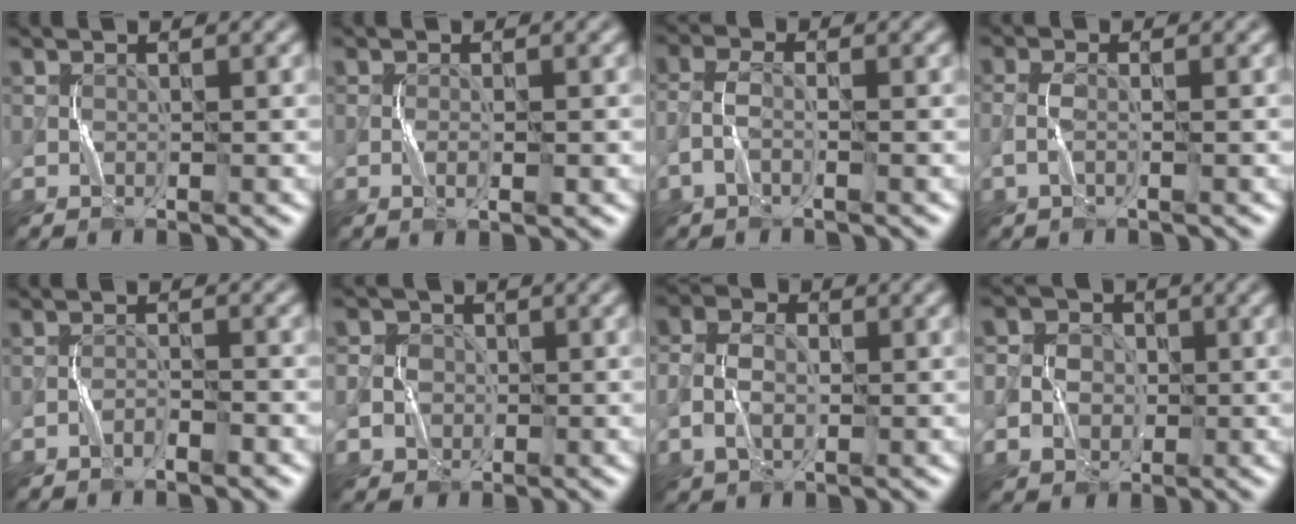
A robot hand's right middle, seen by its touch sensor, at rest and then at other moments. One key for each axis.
{"total": 1.3, "fx": -0.4, "fy": 0.1, "fz": 1.3, "tx": -0.027, "ty": 0.000, "tz": -0.007}
{"total": 1.9, "fx": -0.8, "fy": 0.7, "fz": 1.6, "tx": -0.045, "ty": 0.004, "tz": -0.026}
{"total": 1.3, "fx": -0.3, "fy": 0.2, "fz": 1.2, "tx": -0.035, "ty": 0.003, "tz": -0.011}
{"total": 1.3, "fx": -1.1, "fy": 0.1, "fz": 0.8, "tx": -0.019, "ty": 0.007, "tz": -0.019}
{"total": 3.7, "fx": -0.6, "fy": 3.5, "fz": 1.1, "tx": -0.003, "ty": 0.014, "tz": -0.023}
{"total": 3.6, "fx": -0.4, "fy": 2.5, "fz": 2.5, "tx": -0.061, "ty": 0.000, "tz": -0.008}
{"total": 4.1, "fx": -0.3, "fy": 3.8, "fz": 1.6, "tx": -0.015, "ty": 0.017, "tz": -0.020}